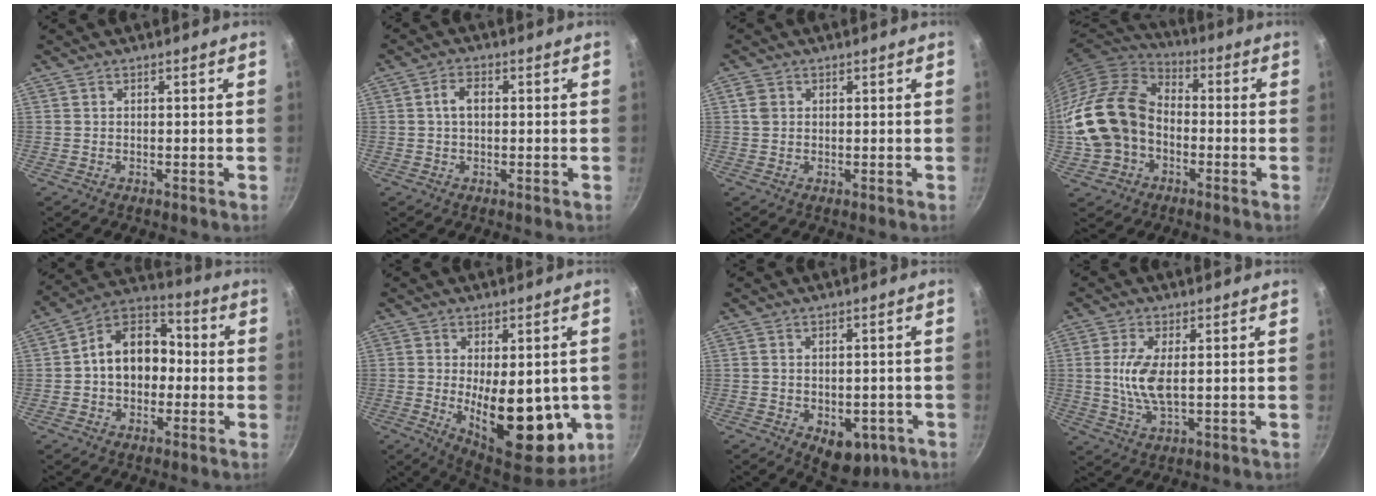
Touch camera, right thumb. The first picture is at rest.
{"total": 3.6, "force": [0.4, 2.3, 2.7], "torque": [-0.045, 0.012, 0.003]}
{"total": 2.3, "force": [0.6, 1.9, 1.1], "torque": [-0.015, 0.003, 0.010]}
{"total": 18.2, "force": [-2.9, 14.0, 11.3], "torque": [-0.207, 0.047, -0.058]}
{"total": 13.5, "force": [-0.5, 10.0, 9.1], "torque": [-0.096, 0.046, -0.028]}
{"total": 18.8, "force": [-2.4, 9.1, 16.2], "torque": [-0.194, -0.023, -0.015]}
{"total": 8.2, "force": [-2.9, 5.2, 5.6], "torque": [-0.038, 0.006, -0.024]}
{"total": 7.4, "force": [0.7, 3.0, 6.8], "torque": [-0.142, -0.003, 0.014]}